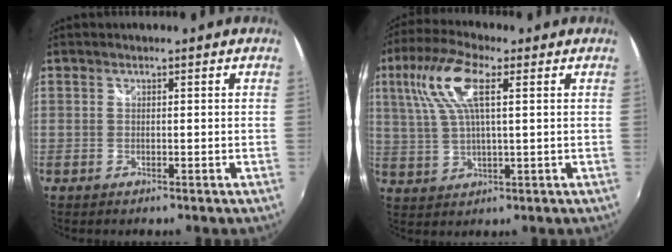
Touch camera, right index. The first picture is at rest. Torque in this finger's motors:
{"motor_torque": [0.92, 0.10, 0.44, 0.10]}